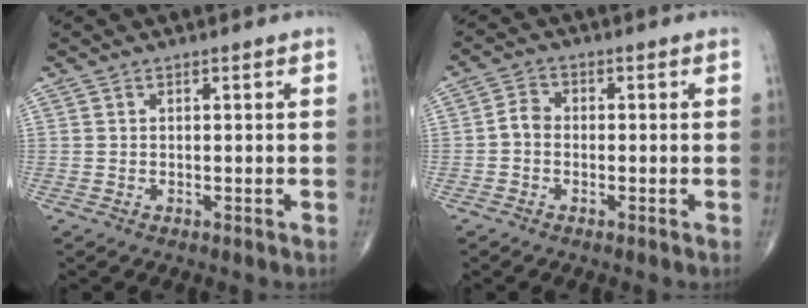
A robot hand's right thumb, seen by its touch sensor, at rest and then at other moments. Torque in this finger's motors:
{"motor_torque": [0.21, 1.04, 0.47, 0.06, 0.02]}